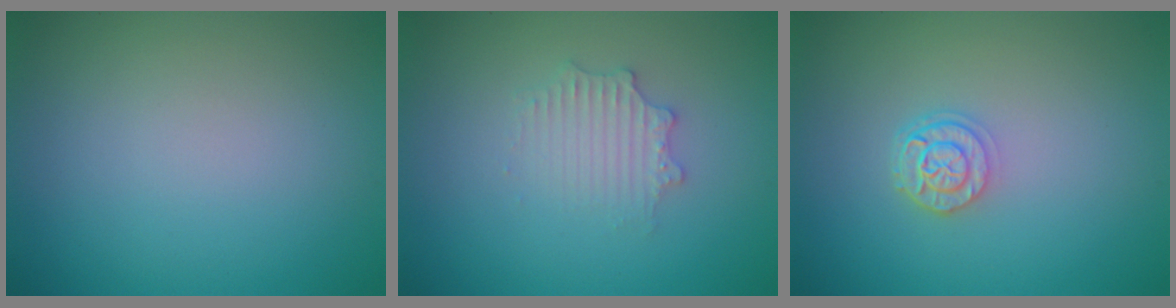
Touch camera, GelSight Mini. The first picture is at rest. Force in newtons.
{"total": 2.2, "press": 2.2, "slide": 0.4}
{"total": 2.4, "press": 1.9, "slide": 1.4}